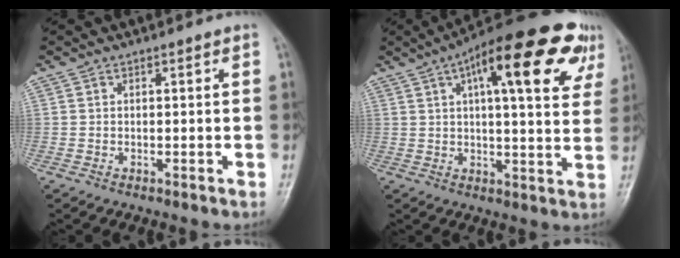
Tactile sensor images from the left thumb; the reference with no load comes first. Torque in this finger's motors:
{"motor_torque": [0.62, 0.76, 1.80, -0.99, 0.26]}